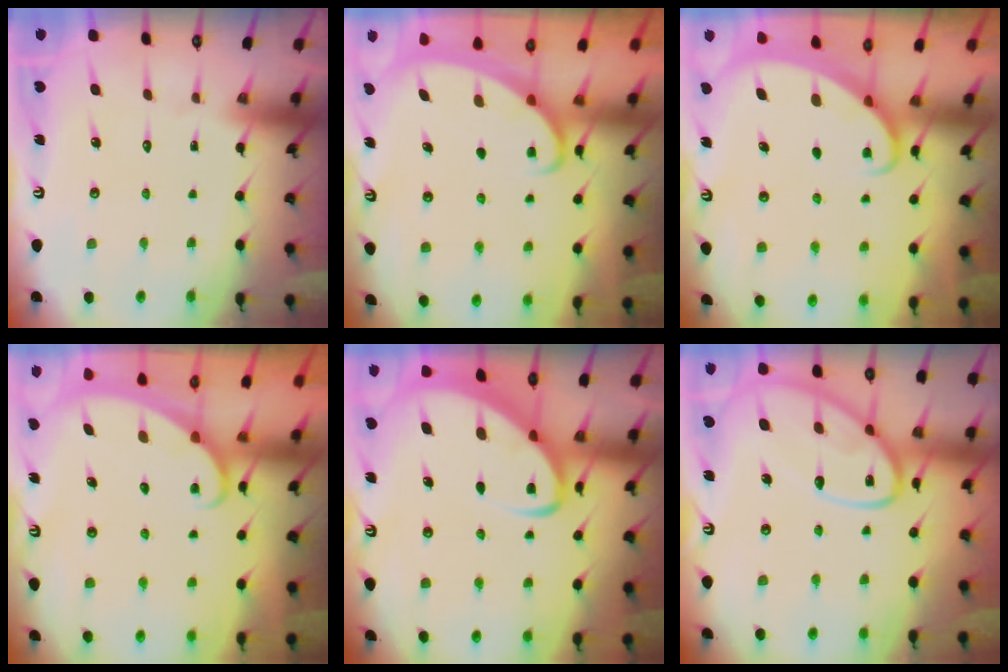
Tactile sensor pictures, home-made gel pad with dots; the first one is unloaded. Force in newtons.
{"total": 2.2, "press": 2.2, "slide": 0.3}
{"total": 2.1, "press": 2.1, "slide": 0.2}
{"total": 2.0, "press": 2.0, "slide": 0.1}
{"total": 5.4, "press": 5.4, "slide": 0.5}
{"total": 14.2, "press": 14.1, "slide": 1.0}